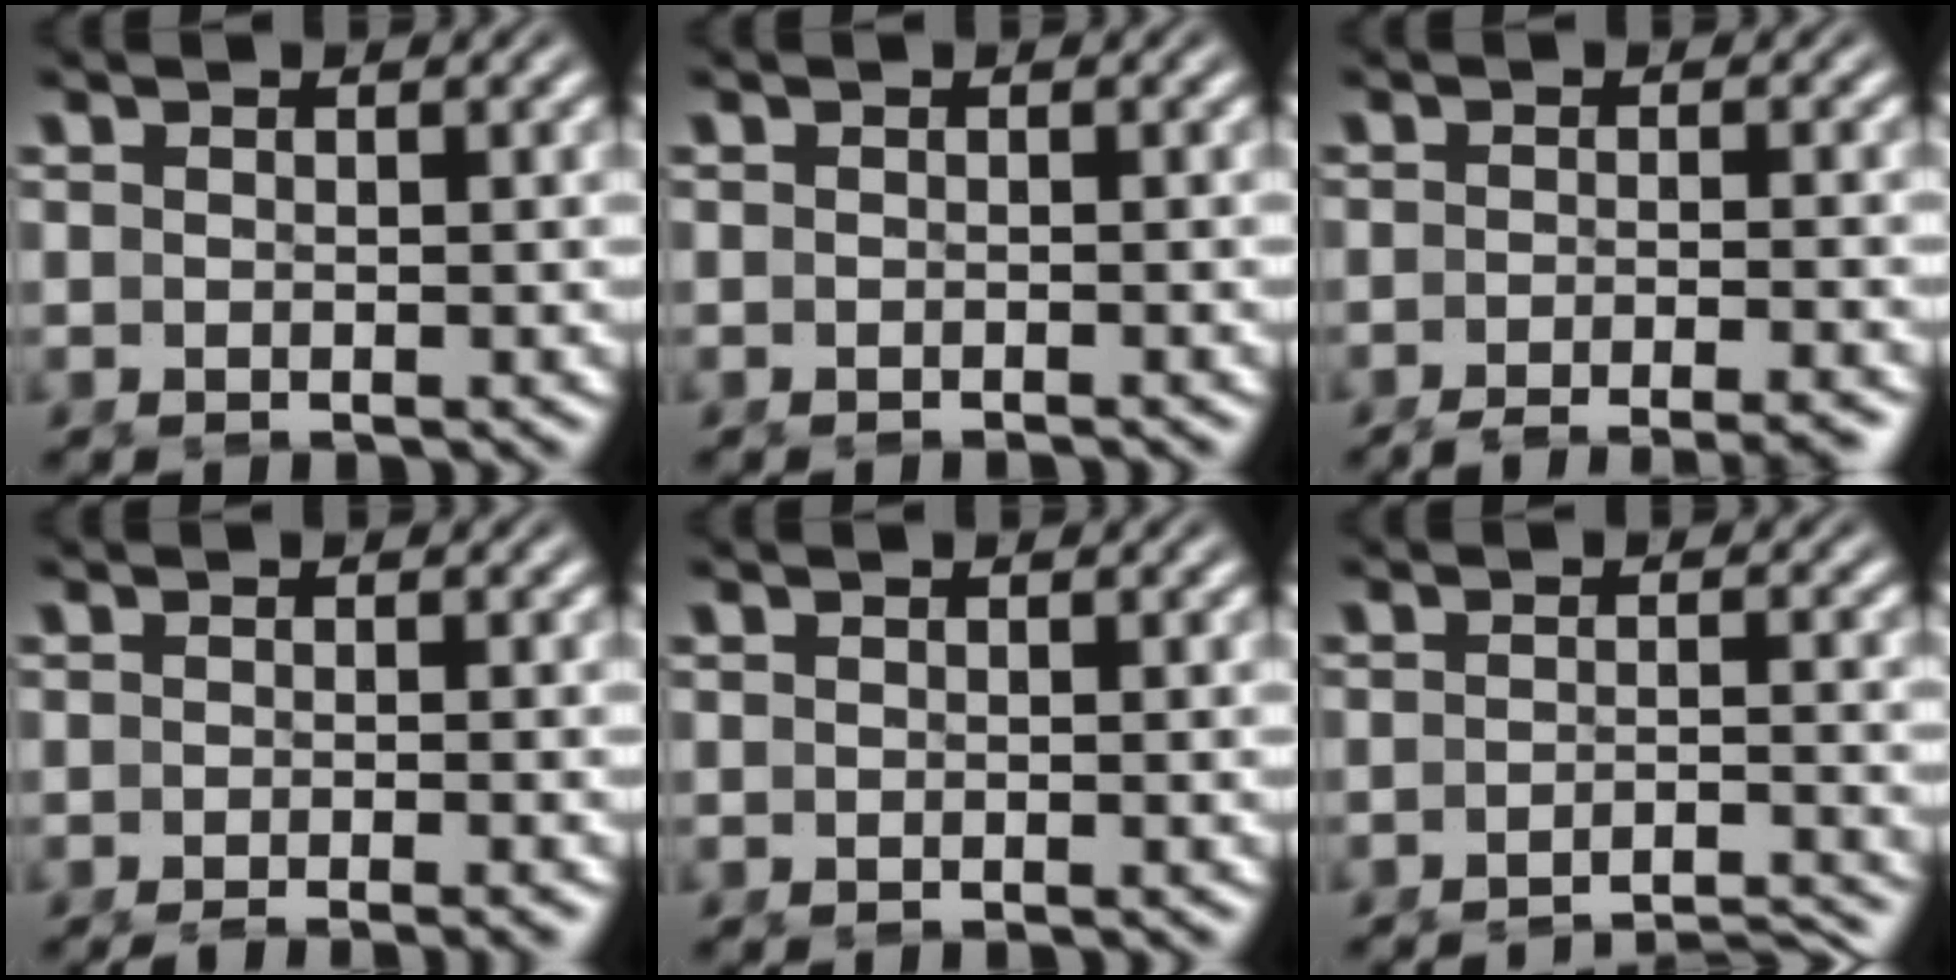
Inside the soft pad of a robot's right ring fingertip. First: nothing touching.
{"total": 1.1, "force": [-1.0, -0.3, 0.1], "torque": [-0.002, -0.003, -0.013]}
{"total": 6.7, "force": [-6.3, 0.9, 2.2], "torque": [-0.020, -0.012, -0.094]}
{"total": 3.5, "force": [-3.2, 0.2, 1.4], "torque": [-0.009, -0.005, -0.046]}
{"total": 0.8, "force": [-0.7, -0.2, 0.2], "torque": [-0.002, -0.001, -0.010]}
{"total": 8.3, "force": [-8.2, 0.7, 1.2], "torque": [0.001, -0.024, -0.121]}